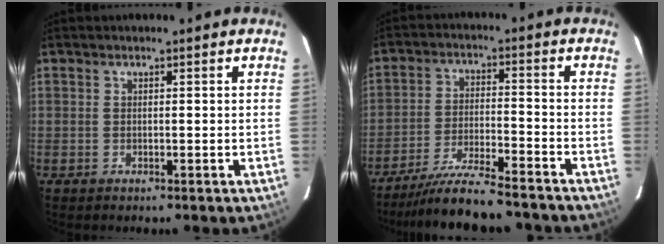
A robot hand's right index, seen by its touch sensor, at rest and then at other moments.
{"total": 14.1, "force": [-12.9, 1.1, 5.6], "torque": [-0.124, -0.024, -0.213]}